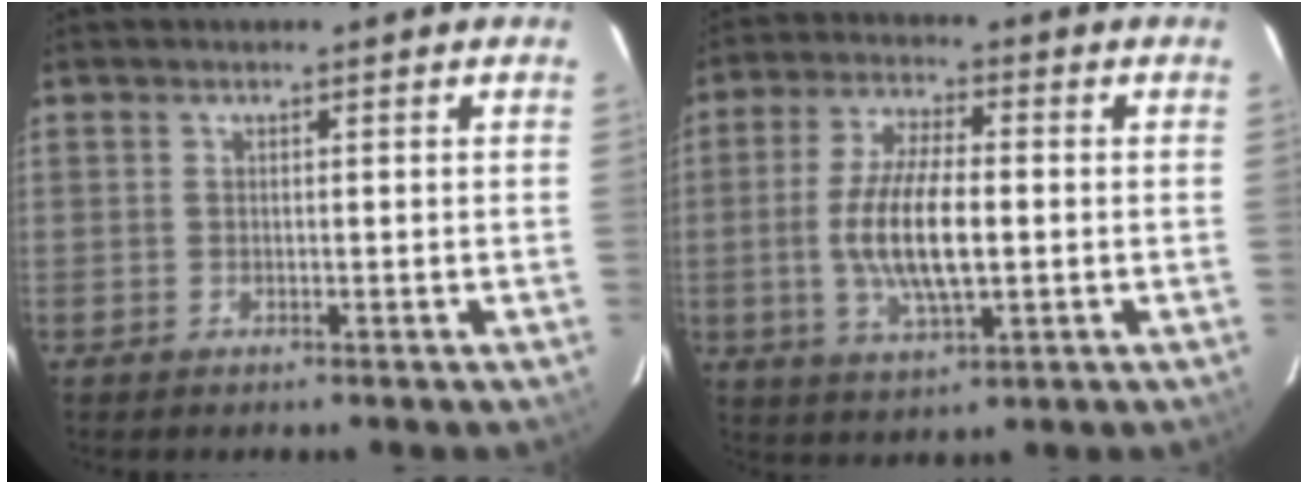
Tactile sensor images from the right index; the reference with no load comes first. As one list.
[{"total": 11.8, "force": [-1.2, 4.1, 11.0], "torque": [-0.221, -0.001, -0.022]}]